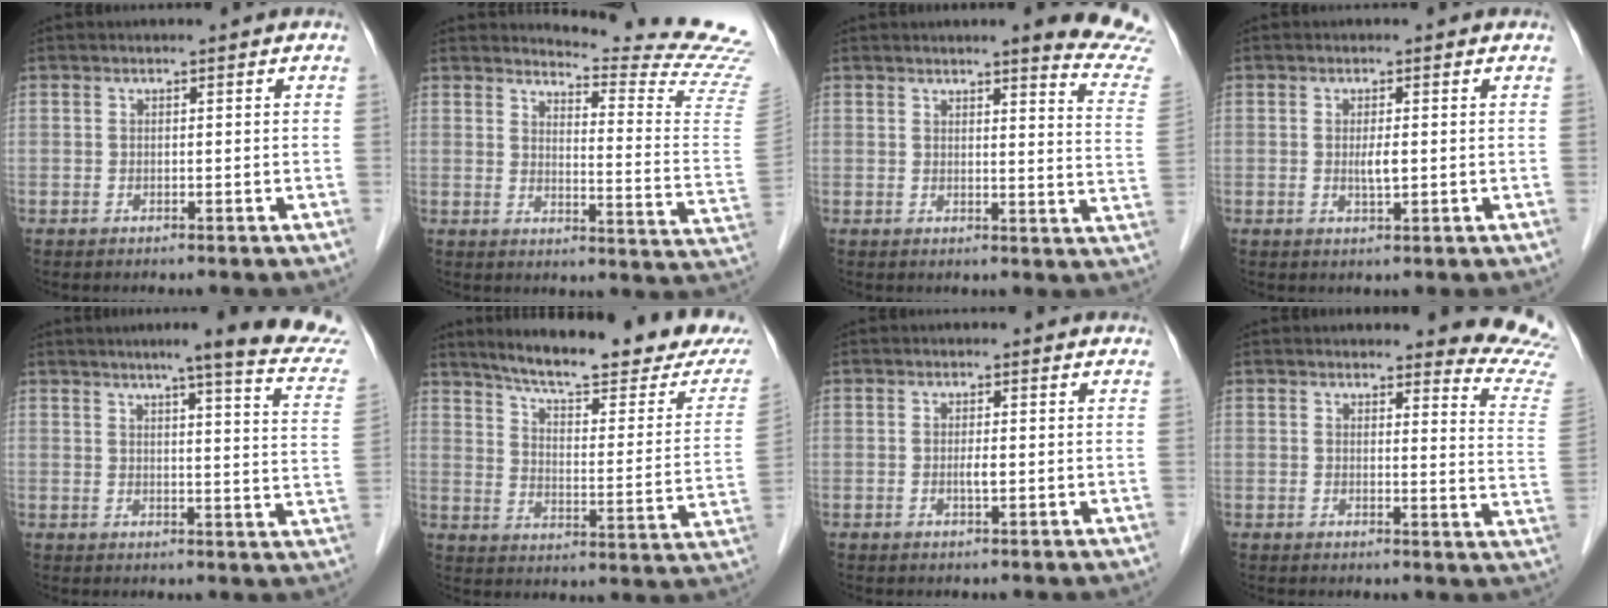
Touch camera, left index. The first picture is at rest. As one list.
[{"total": 15.1, "force": [14.7, -2.7, 2.1], "torque": [-0.037, -0.149, 0.159]}, {"total": 12.0, "force": [11.4, -0.4, 3.6], "torque": [-0.022, -0.087, 0.100]}, {"total": 1.9, "force": [0.0, 0.4, 1.9], "torque": [-0.039, -0.002, 0.001]}, {"total": 18.0, "force": [15.6, -0.5, 8.9], "torque": [-0.107, -0.053, 0.171]}, {"total": 22.6, "force": [19.9, 2.2, 10.4], "torque": [-0.148, -0.055, 0.257]}, {"total": 1.2, "force": [-0.1, 0.2, 1.2], "torque": [-0.023, -0.001, -0.002]}, {"total": 10.1, "force": [10.0, 0.1, 0.8], "torque": [0.016, -0.103, 0.076]}]